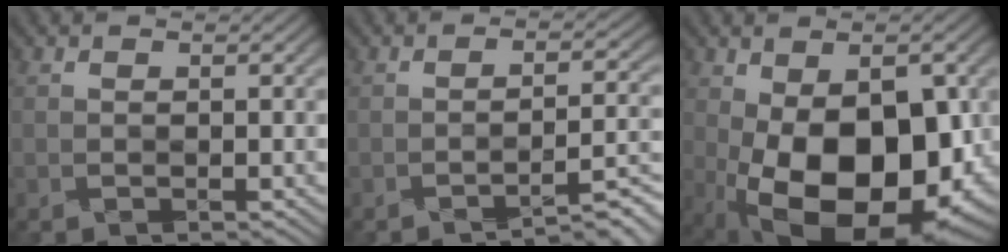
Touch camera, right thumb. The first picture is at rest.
{"total": 4.5, "force": [-3.0, 0.5, 3.3], "torque": [-0.041, 0.011, -0.058]}
{"total": 18.8, "force": [-3.9, 10.2, 15.3], "torque": [-0.215, -0.043, -0.039]}